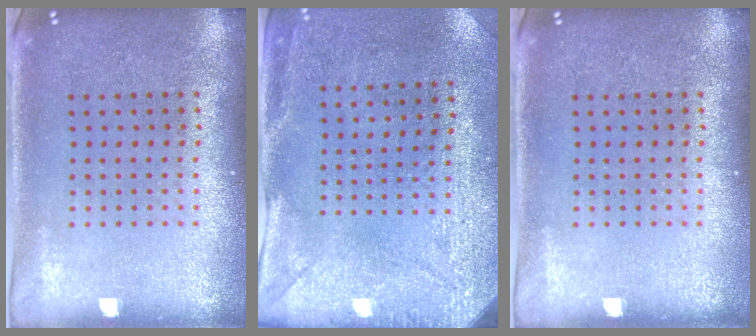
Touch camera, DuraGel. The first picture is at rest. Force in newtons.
{"total": 3.0, "press": 2.3, "slide": 1.9}
{"total": 0.0}